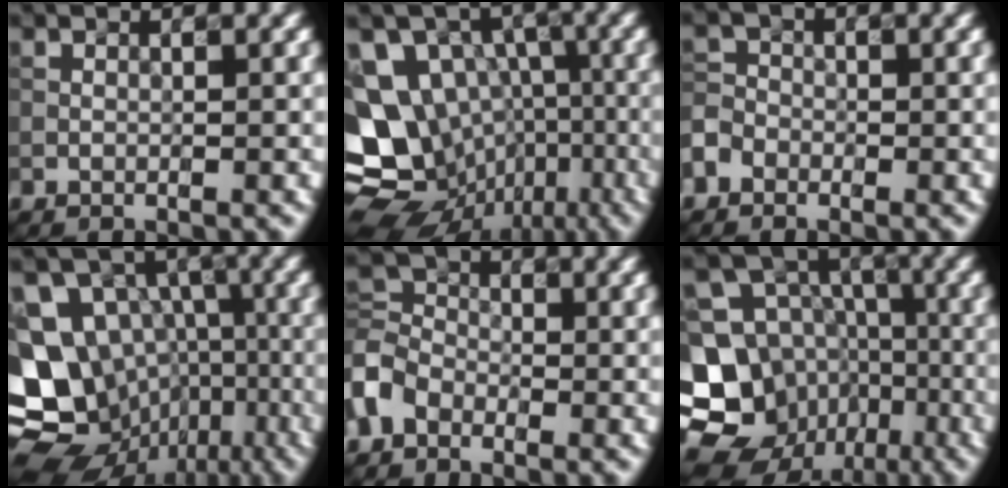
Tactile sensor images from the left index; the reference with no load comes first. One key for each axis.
{"total": 13.9, "fx": -2.6, "fy": 11.7, "fz": 6.9, "tx": -0.151, "ty": -0.003, "tz": -0.024}
{"total": 2.6, "fx": -1.5, "fy": 1.9, "fz": 0.7, "tx": -0.008, "ty": 0.002, "tz": -0.036}
{"total": 15.2, "fx": -4.0, "fy": 13.0, "fz": 6.7, "tx": -0.157, "ty": -0.010, "tz": -0.042}
{"total": 3.4, "fx": -1.8, "fy": 2.6, "fz": 1.4, "tx": -0.030, "ty": 0.009, "tz": -0.054}
{"total": 17.6, "fx": -6.9, "fy": 15.0, "fz": 5.8, "tx": -0.150, "ty": -0.028, "tz": -0.108}